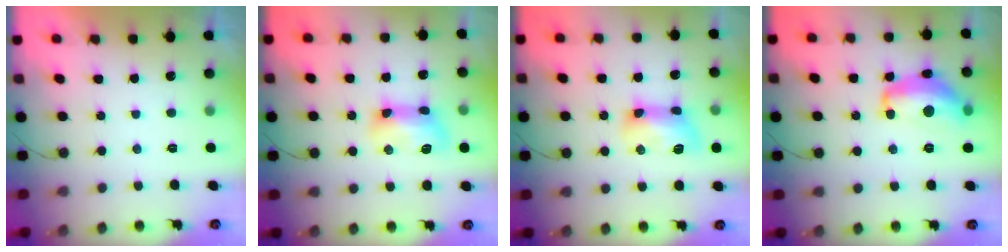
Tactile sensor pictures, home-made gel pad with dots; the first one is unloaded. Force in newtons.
{"total": 10.5, "press": 10.5, "slide": 1.3}
{"total": 10.9, "press": 10.9, "slide": 1.0}
{"total": 13.6, "press": 13.5, "slide": 1.1}